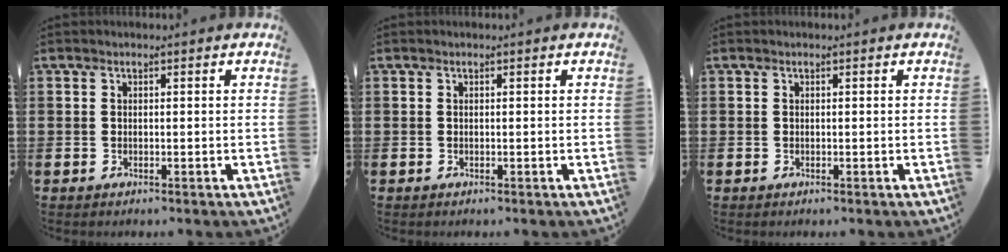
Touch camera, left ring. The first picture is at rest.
{"total": 0.0}
{"total": 0.0}